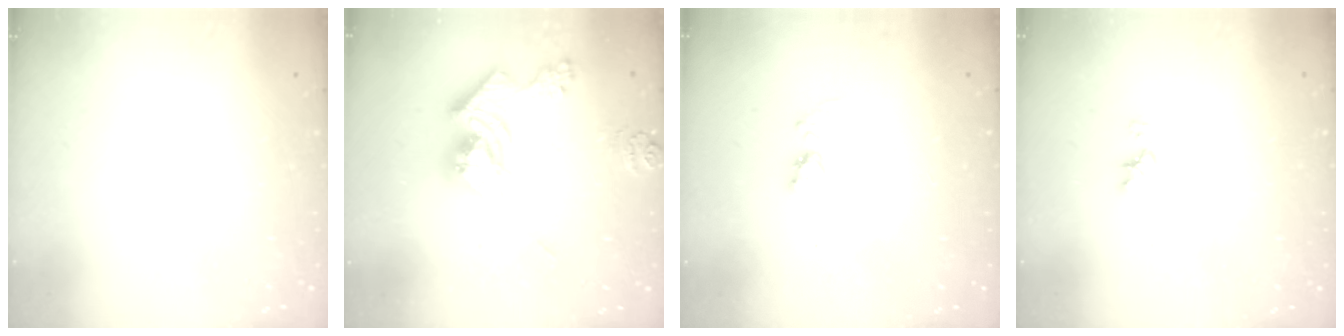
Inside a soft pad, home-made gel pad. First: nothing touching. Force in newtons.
{"total": 15.9, "press": 15.9, "slide": 1.6}
{"total": 6.0, "press": 6.0, "slide": 0.7}
{"total": 3.9, "press": 3.9, "slide": 0.5}